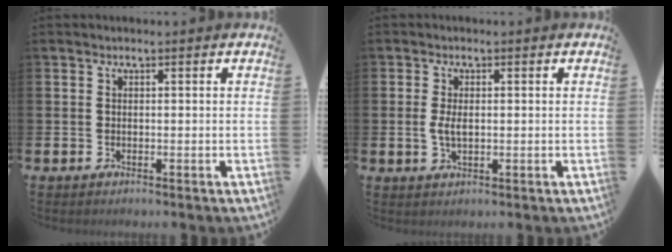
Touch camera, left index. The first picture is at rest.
{"total": 2.6, "force": [0.0, 1.3, 2.3], "torque": [-0.039, 0.003, -0.002]}